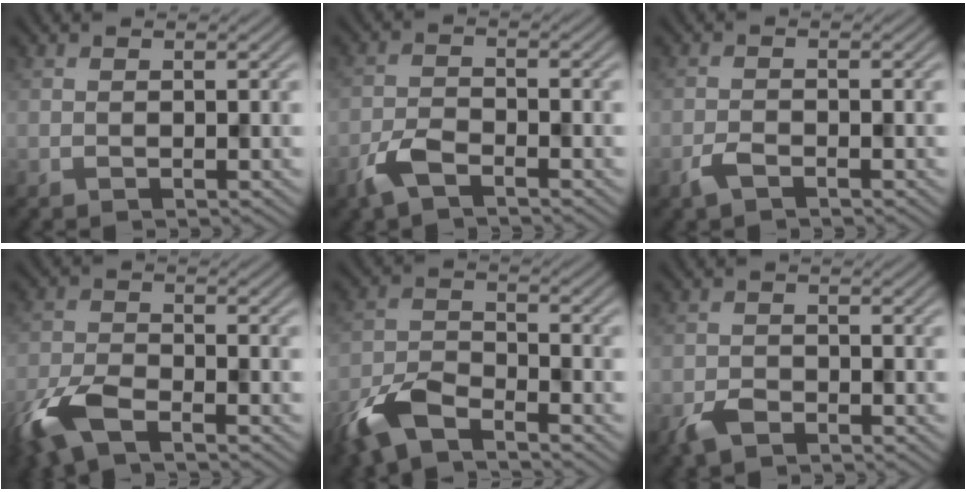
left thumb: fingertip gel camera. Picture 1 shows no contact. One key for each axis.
{"total": 4.0, "fx": -2.7, "fy": 1.5, "fz": 2.5, "tx": -0.060, "ty": -0.001, "tz": -0.065}
{"total": 2.0, "fx": -1.4, "fy": 0.7, "fz": 1.2, "tx": -0.029, "ty": -0.001, "tz": -0.032}
{"total": 7.4, "fx": -4.7, "fy": 2.8, "fz": 4.9, "tx": -0.117, "ty": -0.009, "tz": -0.106}
{"total": 7.5, "fx": -5.4, "fy": 2.8, "fz": 4.4, "tx": -0.097, "ty": -0.007, "tz": -0.123}
{"total": 2.8, "fx": -2.0, "fy": 1.5, "fz": 1.4, "tx": -0.032, "ty": -0.003, "tz": -0.044}